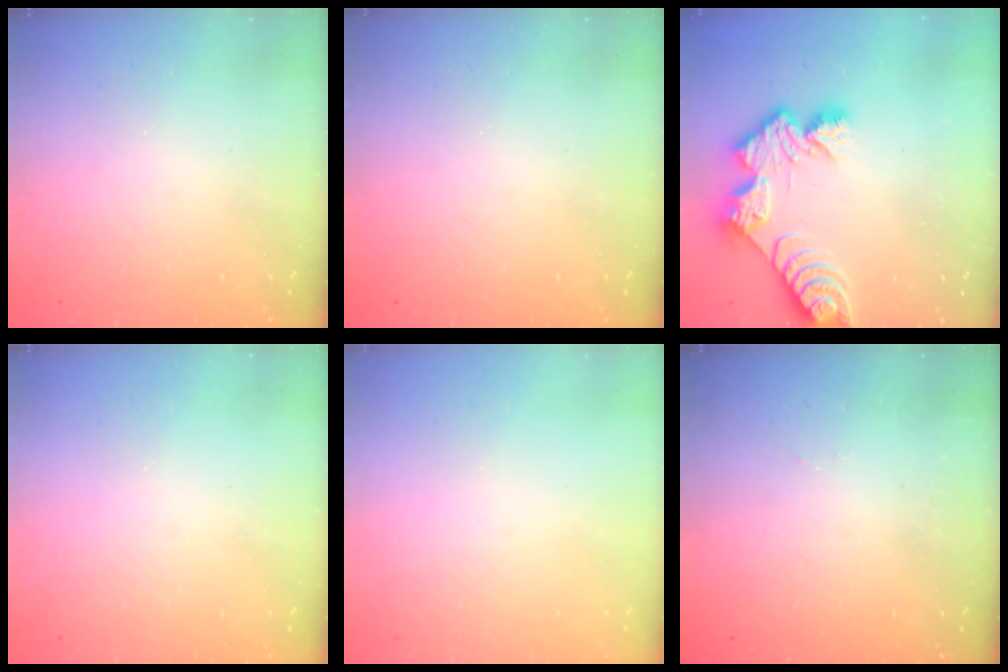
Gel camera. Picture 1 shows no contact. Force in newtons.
{"total": 0.0}
{"total": 11.4, "press": 11.3, "slide": 0.9}
{"total": 0.0}
{"total": 0.0}
{"total": 2.0, "press": 1.9, "slide": 0.8}